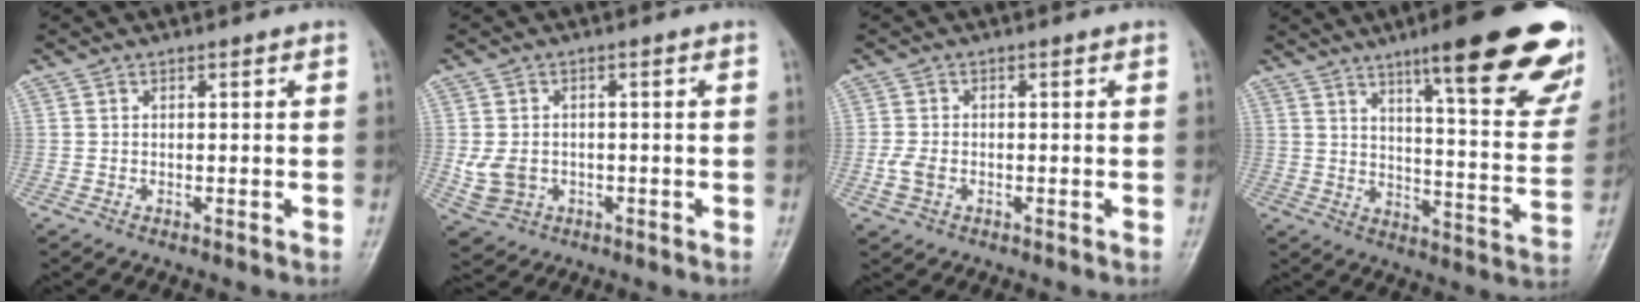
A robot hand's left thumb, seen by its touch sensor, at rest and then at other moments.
{"total": 5.7, "force": [-0.9, 4.8, 3.0], "torque": [-0.055, 0.004, -0.005]}
{"total": 3.3, "force": [-1.0, 2.3, 2.1], "torque": [-0.050, 0.003, -0.019]}
{"total": 25.3, "force": [15.6, 4.8, 19.3], "torque": [-0.228, -0.062, 0.212]}